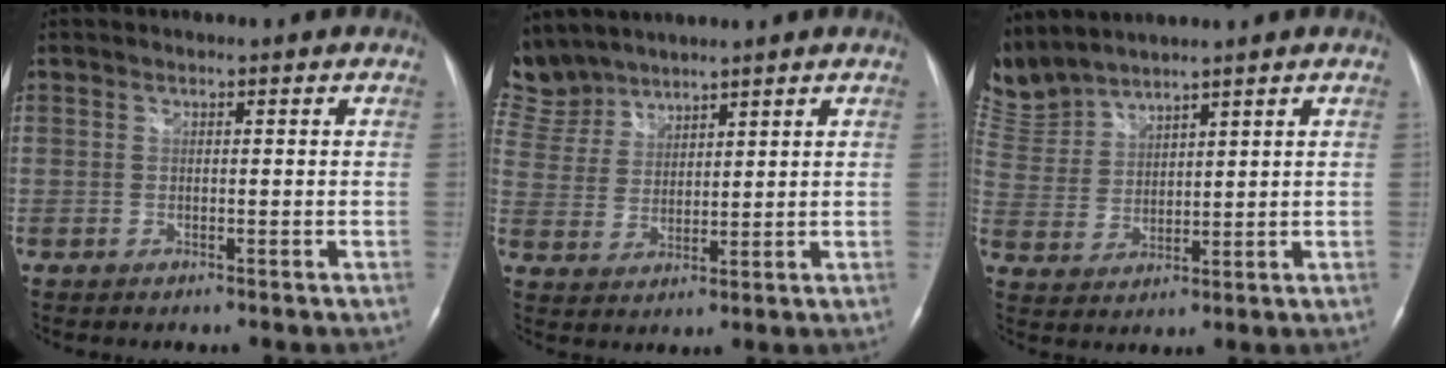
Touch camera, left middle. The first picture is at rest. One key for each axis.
{"total": 9.3, "fx": 8.6, "fy": 3.6, "fz": 0.6, "tx": -0.035, "ty": 0.015, "tz": 0.190}
{"total": 8.1, "fx": 8.0, "fy": 0.8, "fz": 0.7, "tx": -0.044, "ty": 0.015, "tz": 0.182}